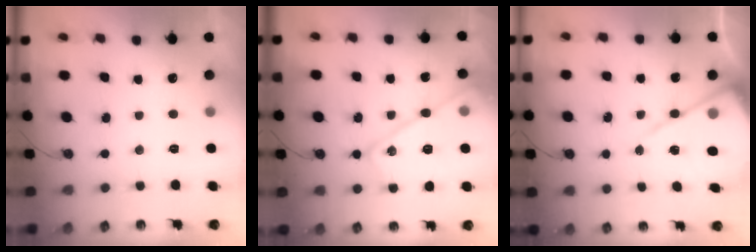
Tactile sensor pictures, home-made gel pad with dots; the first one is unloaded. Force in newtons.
{"total": 17.8, "press": 17.7, "slide": 1.9}
{"total": 13.1, "press": 13.0, "slide": 1.2}